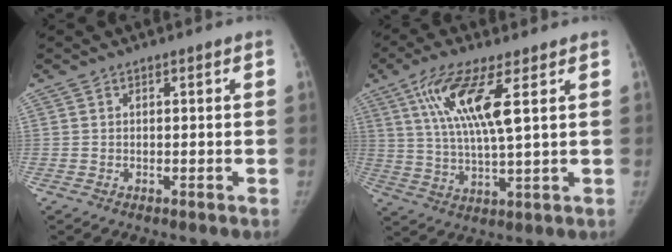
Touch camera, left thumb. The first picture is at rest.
{"total": 12.4, "force": [4.8, 2.5, 11.2], "torque": [-0.236, -0.019, 0.090]}